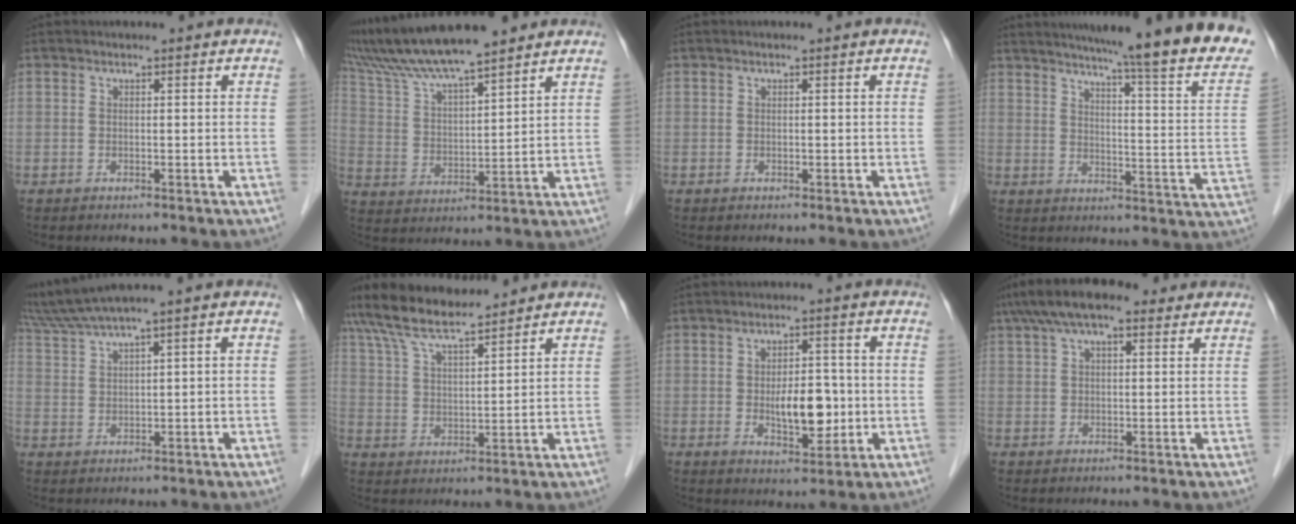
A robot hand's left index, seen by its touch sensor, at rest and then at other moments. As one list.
[{"total": 13.9, "force": [12.2, 0.7, 6.7], "torque": [-0.130, 0.025, 0.226]}, {"total": 0.0}, {"total": 24.7, "force": [20.2, -0.1, 14.3], "torque": [-0.199, -0.057, 0.245]}, {"total": 5.8, "force": [4.7, -1.4, 3.0], "torque": [-0.077, 0.014, 0.105]}, {"total": 11.0, "force": [9.8, 0.8, 4.9], "torque": [-0.099, 0.026, 0.181]}, {"total": 7.0, "force": [-0.8, 3.0, 6.3], "torque": [-0.101, -0.006, -0.009]}, {"total": 10.0, "force": [6.8, 3.4, 6.6], "torque": [-0.123, 0.050, 0.115]}]